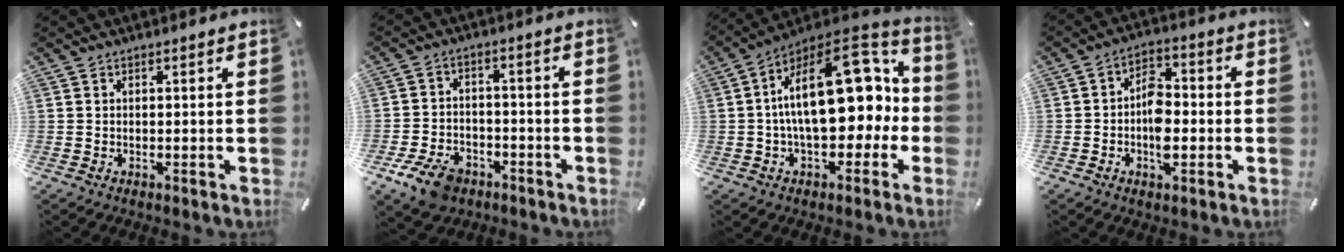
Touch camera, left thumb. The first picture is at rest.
{"total": 8.6, "force": [-5.3, 5.4, 4.1], "torque": [-0.085, 0.029, -0.097]}
{"total": 23.1, "force": [3.1, 13.1, 18.8], "torque": [-0.280, -0.016, 0.065]}
{"total": 7.4, "force": [-1.8, 4.4, 5.7], "torque": [-0.098, 0.010, -0.032]}